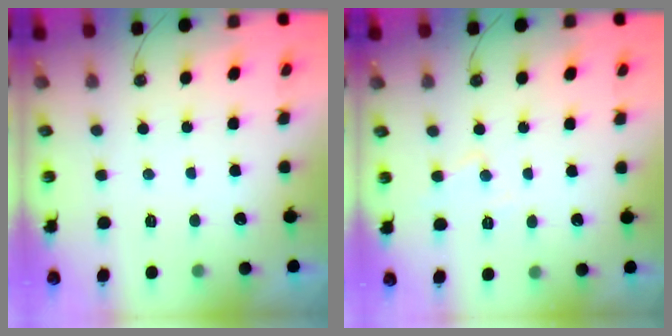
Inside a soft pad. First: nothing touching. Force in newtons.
{"total": 5.5, "press": 5.4, "slide": 0.8}